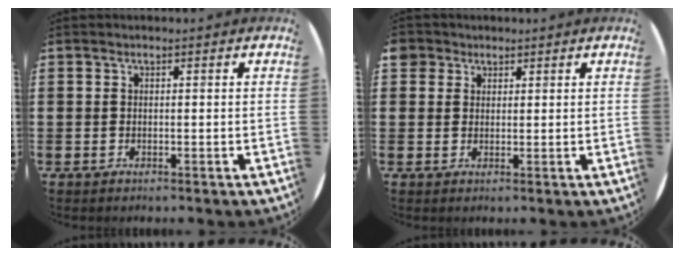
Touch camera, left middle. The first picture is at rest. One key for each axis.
{"total": 2.2, "fx": 1.6, "fy": 1.6, "fz": 0.0, "tx": 0.002, "ty": 0.003, "tz": 0.030}